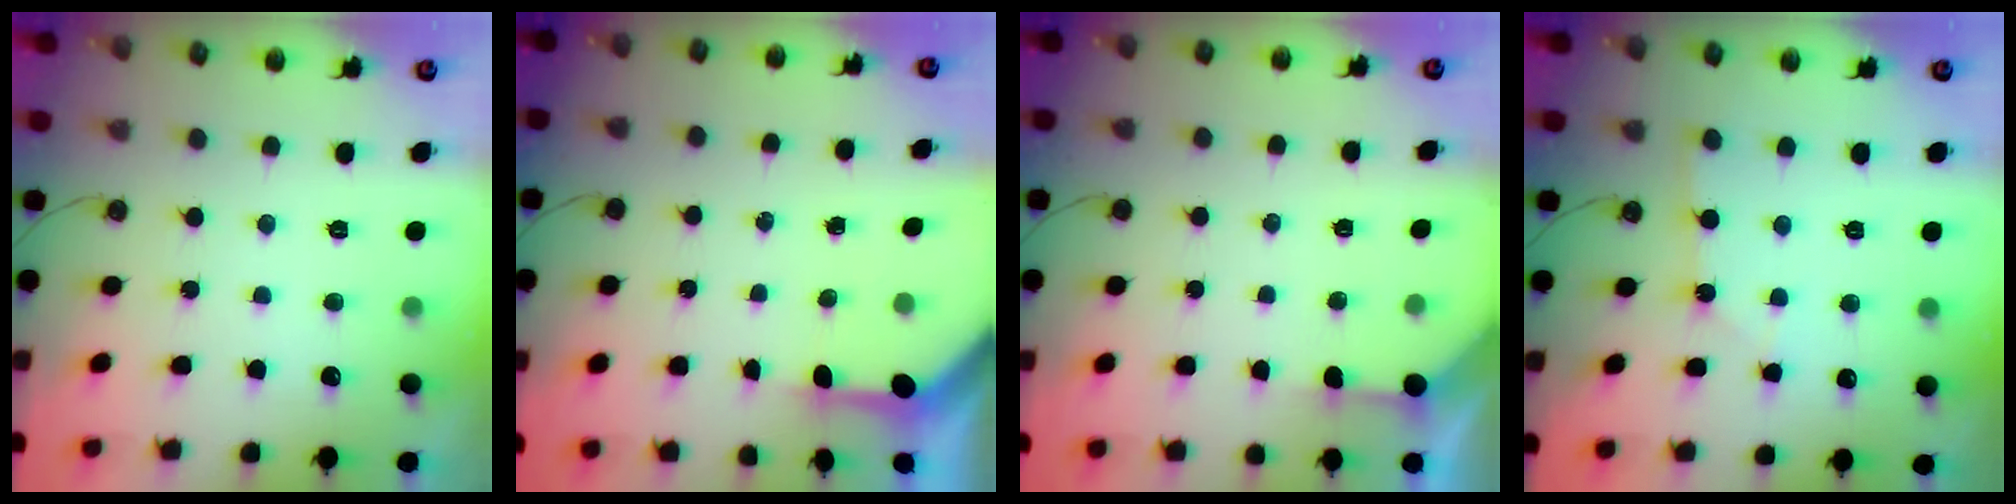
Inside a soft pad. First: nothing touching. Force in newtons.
{"total": 3.2, "press": 3.2, "slide": 0.2}
{"total": 2.7, "press": 2.7, "slide": 0.4}
{"total": 2.2, "press": 2.2, "slide": 0.4}